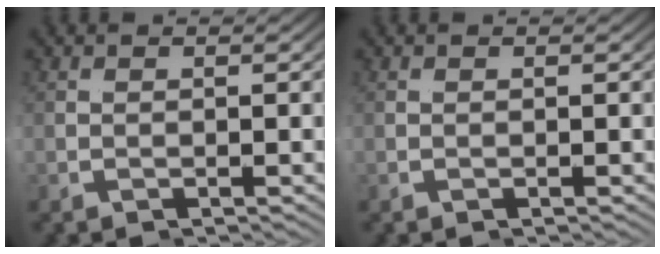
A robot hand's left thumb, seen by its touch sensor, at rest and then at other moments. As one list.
[{"total": 0.0}]